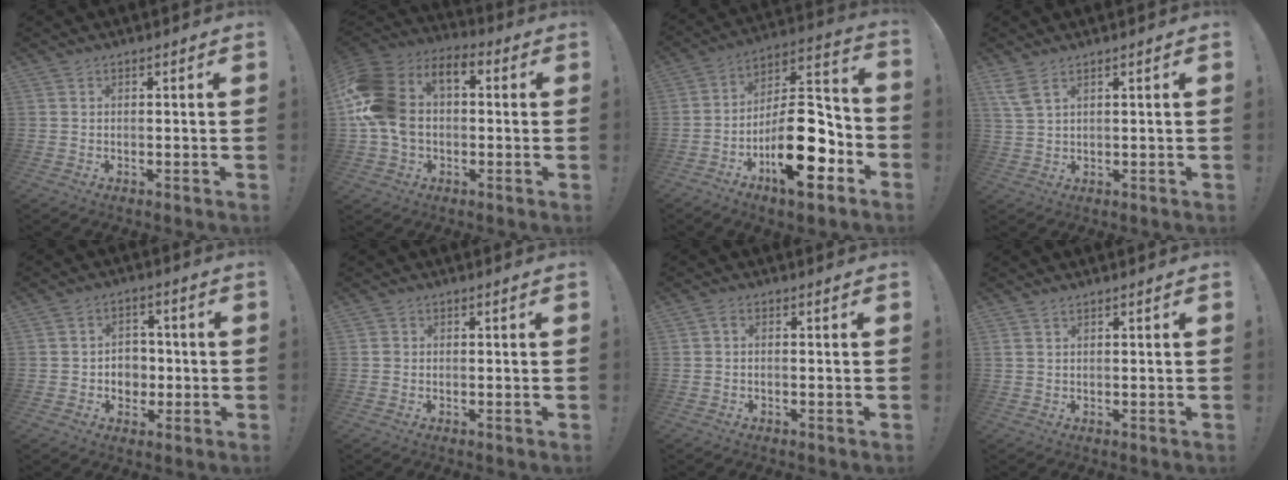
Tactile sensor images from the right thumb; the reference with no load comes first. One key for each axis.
{"total": 16.7, "fx": 2.5, "fy": 11.7, "fz": 11.7, "tx": -0.239, "ty": -0.004, "tz": 0.047}
{"total": 21.8, "fx": -8.7, "fy": 9.6, "fz": 17.5, "tx": -0.291, "ty": 0.055, "tz": -0.133}
{"total": 4.2, "fx": 2.6, "fy": 1.2, "fz": 3.1, "tx": -0.061, "ty": -0.009, "tz": 0.049}
{"total": 6.2, "fx": -0.6, "fy": 5.7, "fz": 2.3, "tx": -0.033, "ty": -0.002, "tz": -0.007}
{"total": 0.9, "fx": -0.1, "fy": 0.8, "fz": 0.1, "tx": -0.003, "ty": 0.002, "tz": -0.002}
{"total": 1.2, "fx": -0.7, "fy": 0.2, "fz": 0.9, "tx": -0.021, "ty": 0.007, "tz": -0.012}
{"total": 1.3, "fx": 0.8, "fy": 0.5, "fz": 0.9, "tx": -0.020, "ty": 0.000, "tz": 0.017}